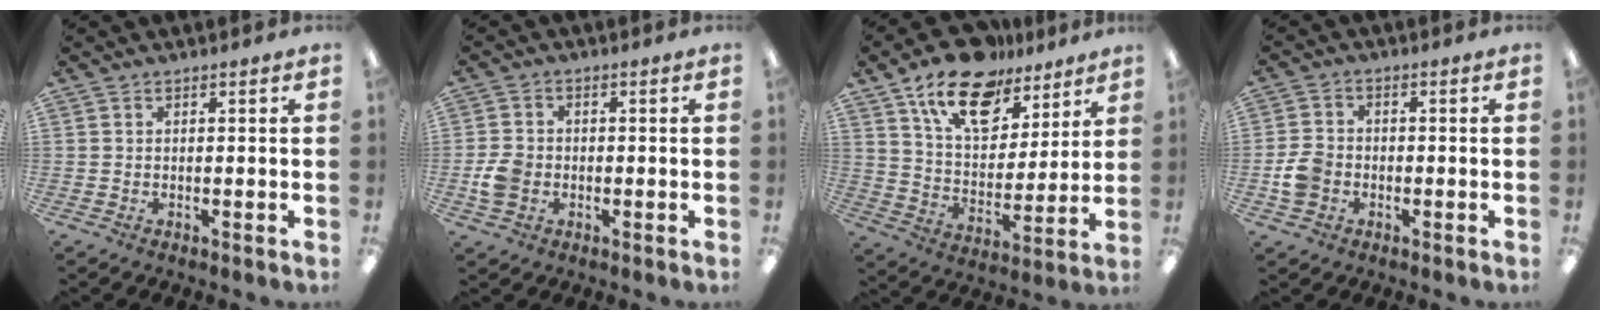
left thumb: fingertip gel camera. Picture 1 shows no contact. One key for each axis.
{"total": 5.3, "fx": -1.3, "fy": 4.3, "fz": 2.8, "tx": -0.045, "ty": 0.006, "tz": -0.023}
{"total": 17.6, "fx": 11.8, "fy": 9.6, "fz": 8.9, "tx": -0.146, "ty": -0.061, "tz": 0.208}
{"total": 5.5, "fx": -1.6, "fy": 4.5, "fz": 2.9, "tx": -0.060, "ty": 0.010, "tz": -0.029}